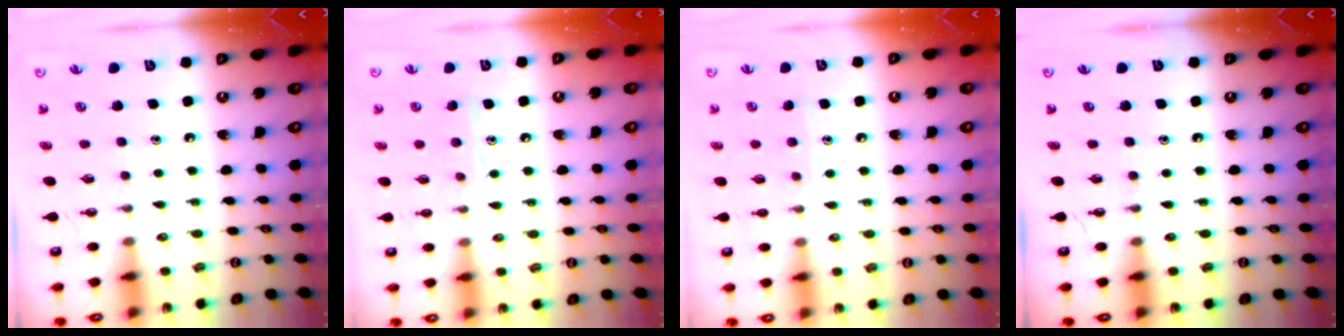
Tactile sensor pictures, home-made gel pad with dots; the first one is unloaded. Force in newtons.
{"total": 6.9, "press": 6.8, "slide": 0.8}
{"total": 6.6, "press": 6.5, "slide": 0.7}
{"total": 0.0}